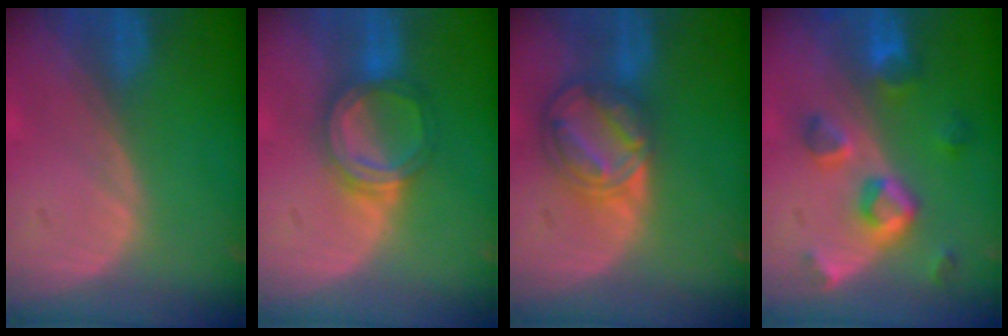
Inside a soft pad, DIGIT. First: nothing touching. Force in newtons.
{"total": 6.2, "press": 5.7, "slide": 2.6}
{"total": 8.5, "press": 7.2, "slide": 4.6}
{"total": 7.8, "press": 7.0, "slide": 3.4}